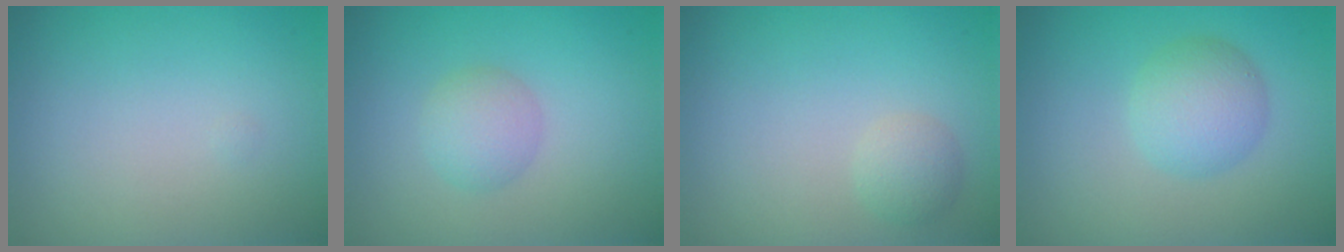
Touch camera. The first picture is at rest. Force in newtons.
{"total": 2.4, "press": 2.4, "slide": 0.1}
{"total": 1.6, "press": 1.6, "slide": 0.1}
{"total": 3.6, "press": 3.6, "slide": 0.1}